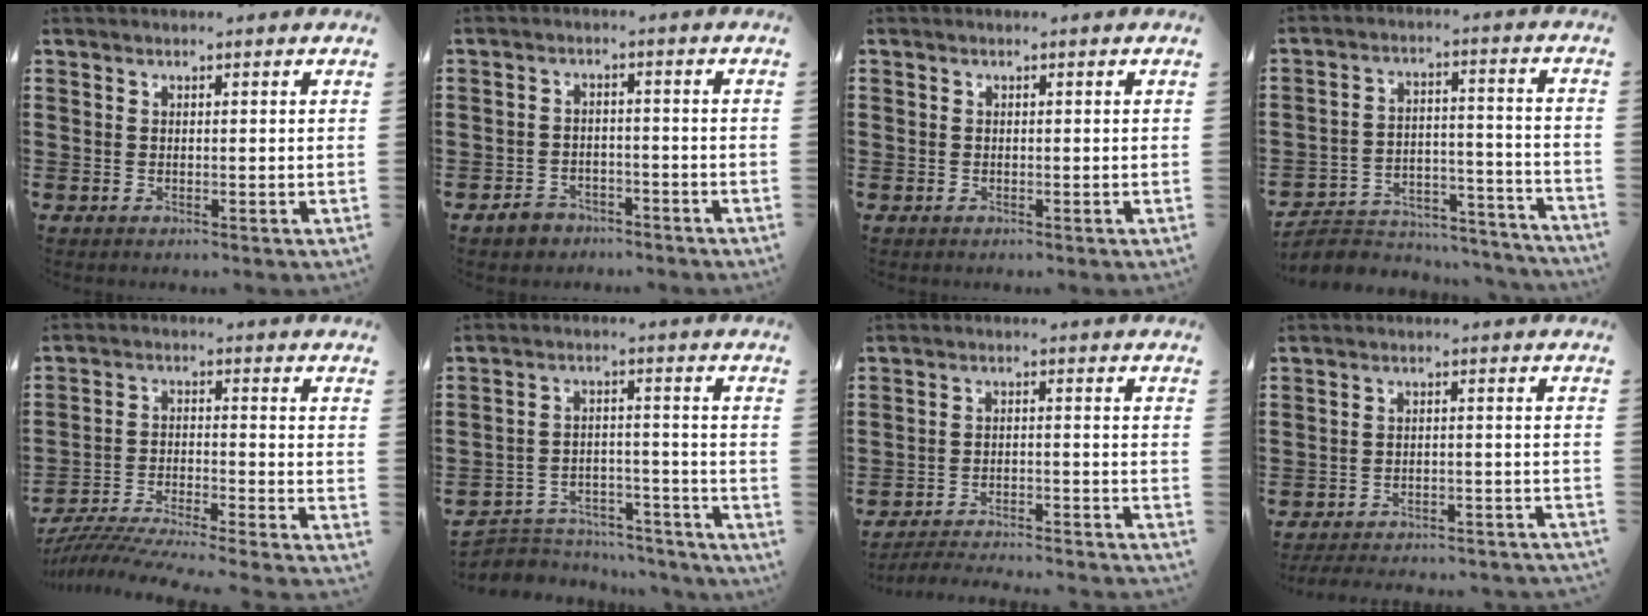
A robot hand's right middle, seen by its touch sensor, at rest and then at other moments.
{"total": 2.8, "force": [-2.5, 1.2, 0.3], "torque": [-0.020, 0.002, -0.055]}
{"total": 0.6, "force": [-0.2, 0.5, 0.1], "torque": [-0.002, 0.002, -0.004]}
{"total": 5.3, "force": [-5.1, 1.2, 0.8], "torque": [-0.013, 0.008, -0.102]}
{"total": 6.7, "force": [-6.6, -0.4, 1.5], "torque": [-0.037, -0.011, -0.134]}
{"total": 5.0, "force": [-4.9, 0.9, 0.3], "torque": [-0.009, 0.013, -0.102]}
{"total": 4.1, "force": [-4.0, -0.1, 0.8], "torque": [-0.025, -0.005, -0.087]}
{"total": 4.3, "force": [-4.2, 0.0, 1.0], "torque": [-0.018, -0.002, -0.085]}